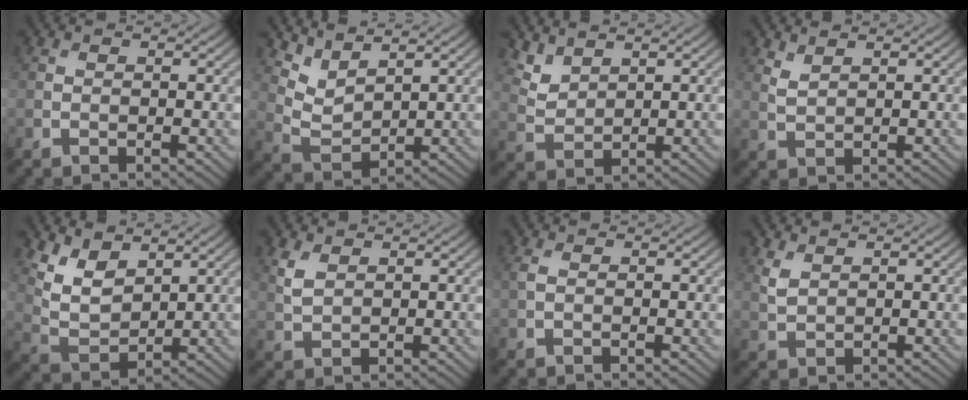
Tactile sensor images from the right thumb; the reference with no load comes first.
{"total": 4.6, "force": [3.8, 1.5, 2.1], "torque": [-0.065, -0.012, 0.086]}
{"total": 3.6, "force": [3.0, 1.3, 1.4], "torque": [-0.044, -0.001, 0.074]}
{"total": 1.9, "force": [1.6, 0.5, 0.9], "torque": [-0.029, 0.000, 0.040]}
{"total": 6.6, "force": [4.1, 3.3, 4.0], "torque": [-0.091, -0.011, 0.083]}
{"total": 2.7, "force": [1.5, 1.4, 1.7], "torque": [-0.049, -0.002, 0.035]}
{"total": 1.0, "force": [0.2, 0.4, 0.8], "torque": [-0.026, 0.003, 0.004]}
{"total": 2.1, "force": [1.3, 1.0, 1.2], "torque": [-0.036, -0.003, 0.032]}